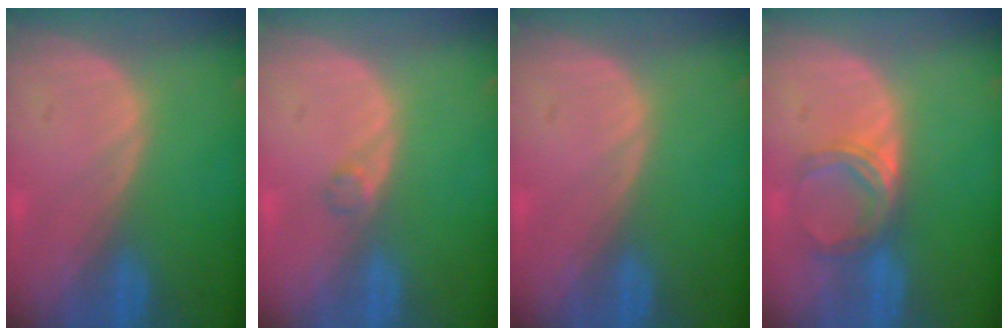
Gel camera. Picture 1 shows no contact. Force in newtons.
{"total": 1.2, "press": 1.2, "slide": 0.1}
{"total": 0.0}
{"total": 5.1, "press": 4.5, "slide": 2.3}